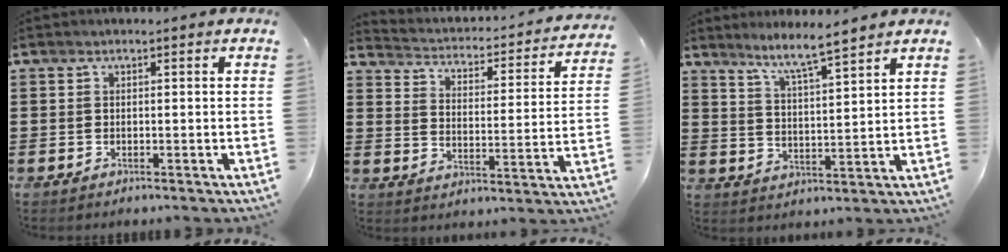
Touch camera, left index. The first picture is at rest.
{"total": 1.8, "force": [1.8, 0.3, 0.4], "torque": [-0.027, -0.026, 0.018]}
{"total": 5.1, "force": [4.6, -0.9, 2.0], "torque": [-0.057, -0.029, 0.076]}